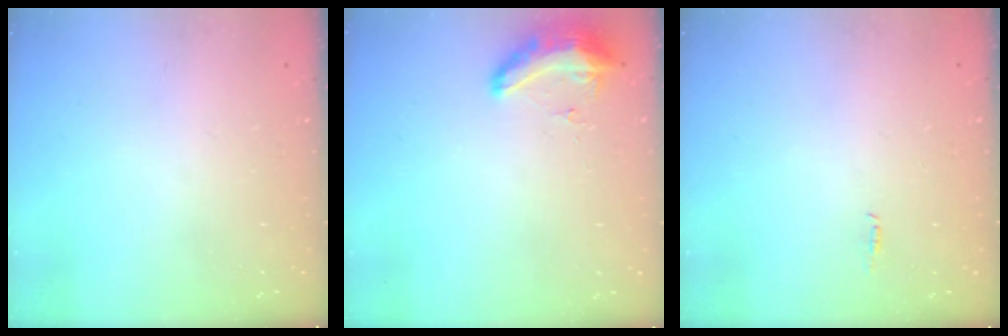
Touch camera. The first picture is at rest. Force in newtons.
{"total": 9.1, "press": 8.9, "slide": 1.9}
{"total": 4.8, "press": 2.5, "slide": 4.1}